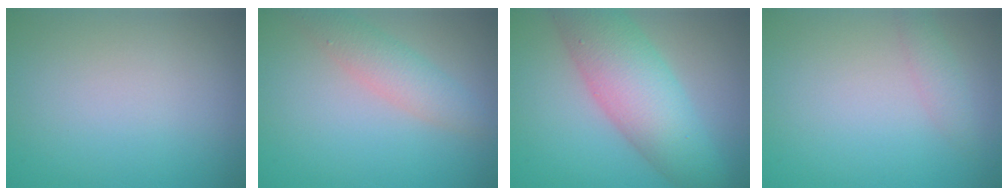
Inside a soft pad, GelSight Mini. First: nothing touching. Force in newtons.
{"total": 3.0, "press": 3.0, "slide": 0.1}
{"total": 8.3, "press": 8.2, "slide": 0.2}
{"total": 1.3, "press": 1.3, "slide": 0.0}